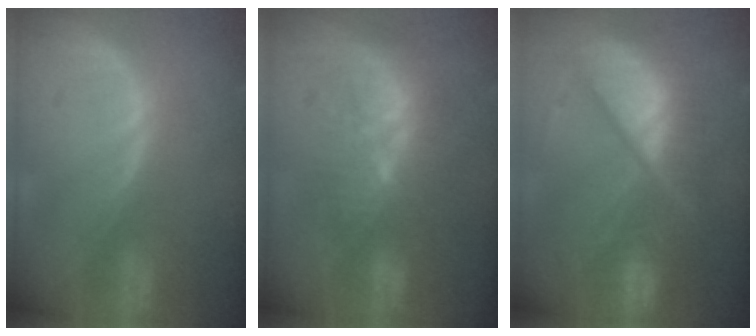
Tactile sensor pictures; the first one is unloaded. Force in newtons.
{"total": 9.8, "press": 8.6, "slide": 4.7}
{"total": 10.8, "press": 10.7, "slide": 1.3}